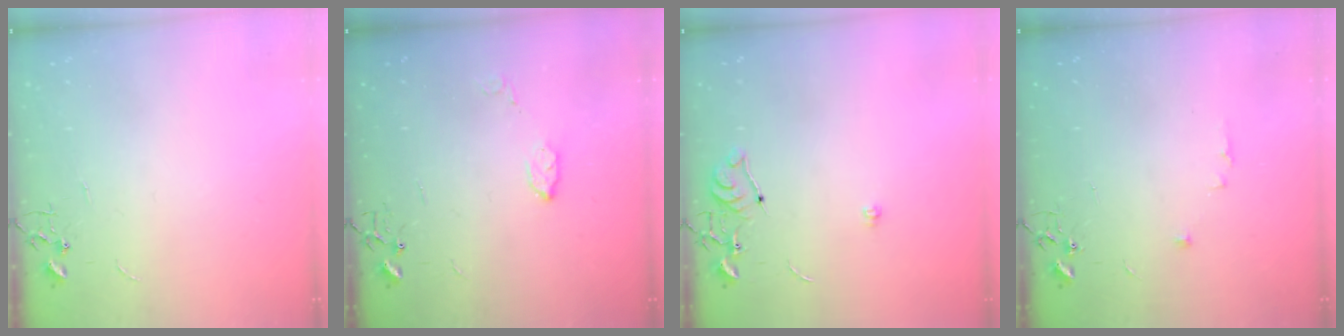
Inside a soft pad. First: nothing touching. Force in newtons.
{"total": 4.0, "press": 4.0, "slide": 0.7}
{"total": 7.1, "press": 7.1, "slide": 0.8}
{"total": 5.3, "press": 5.1, "slide": 1.3}